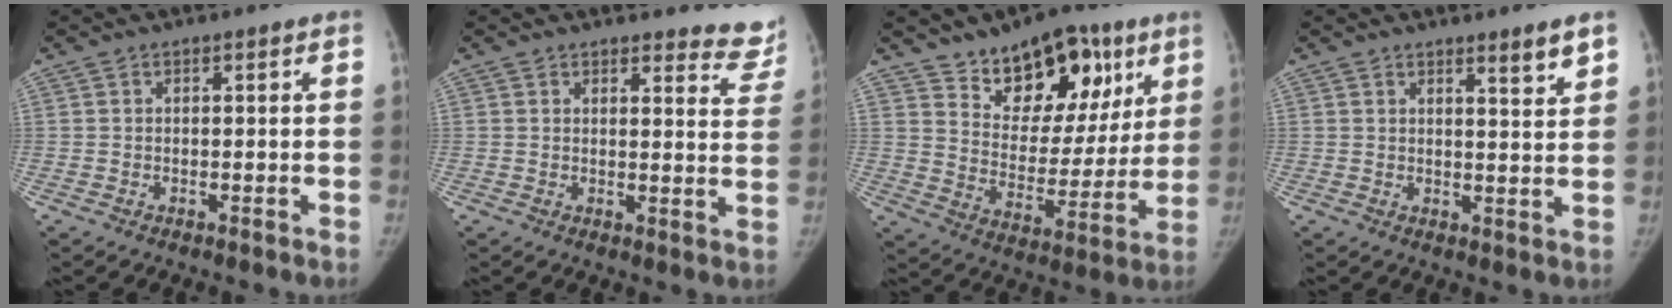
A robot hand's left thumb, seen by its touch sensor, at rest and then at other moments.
{"total": 9.1, "force": [8.7, 2.4, 0.5], "torque": [0.046, -0.070, 0.066]}
{"total": 18.9, "force": [11.1, 10.8, 10.8], "torque": [-0.094, -0.054, 0.176]}
{"total": 4.0, "force": [2.9, 0.3, 2.7], "torque": [-0.034, -0.027, 0.043]}